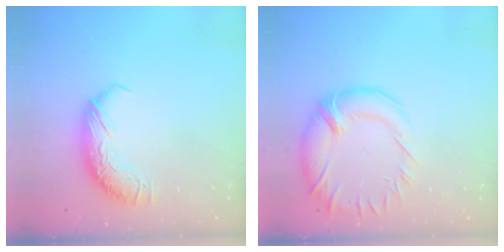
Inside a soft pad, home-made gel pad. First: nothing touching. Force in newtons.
{"total": 5.9, "press": 4.1, "slide": 4.2}